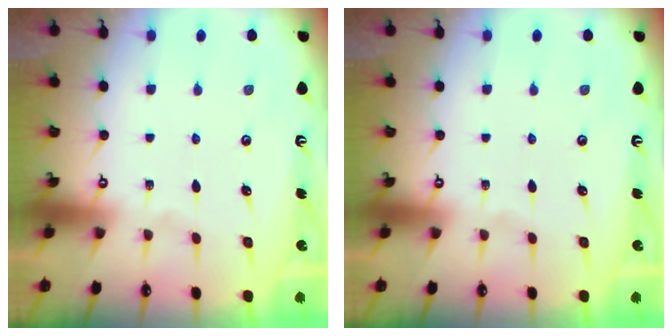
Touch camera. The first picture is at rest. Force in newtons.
{"total": 0.0}